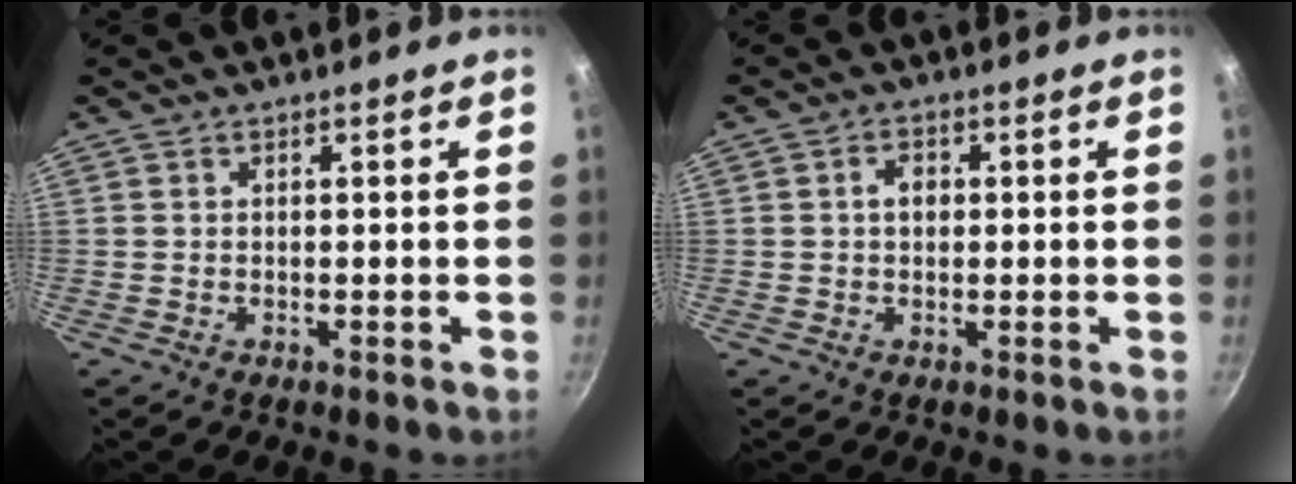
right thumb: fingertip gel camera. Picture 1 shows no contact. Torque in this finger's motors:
{"motor_torque": [-0.38, 0.39, 0.14, -0.09, 0.06]}